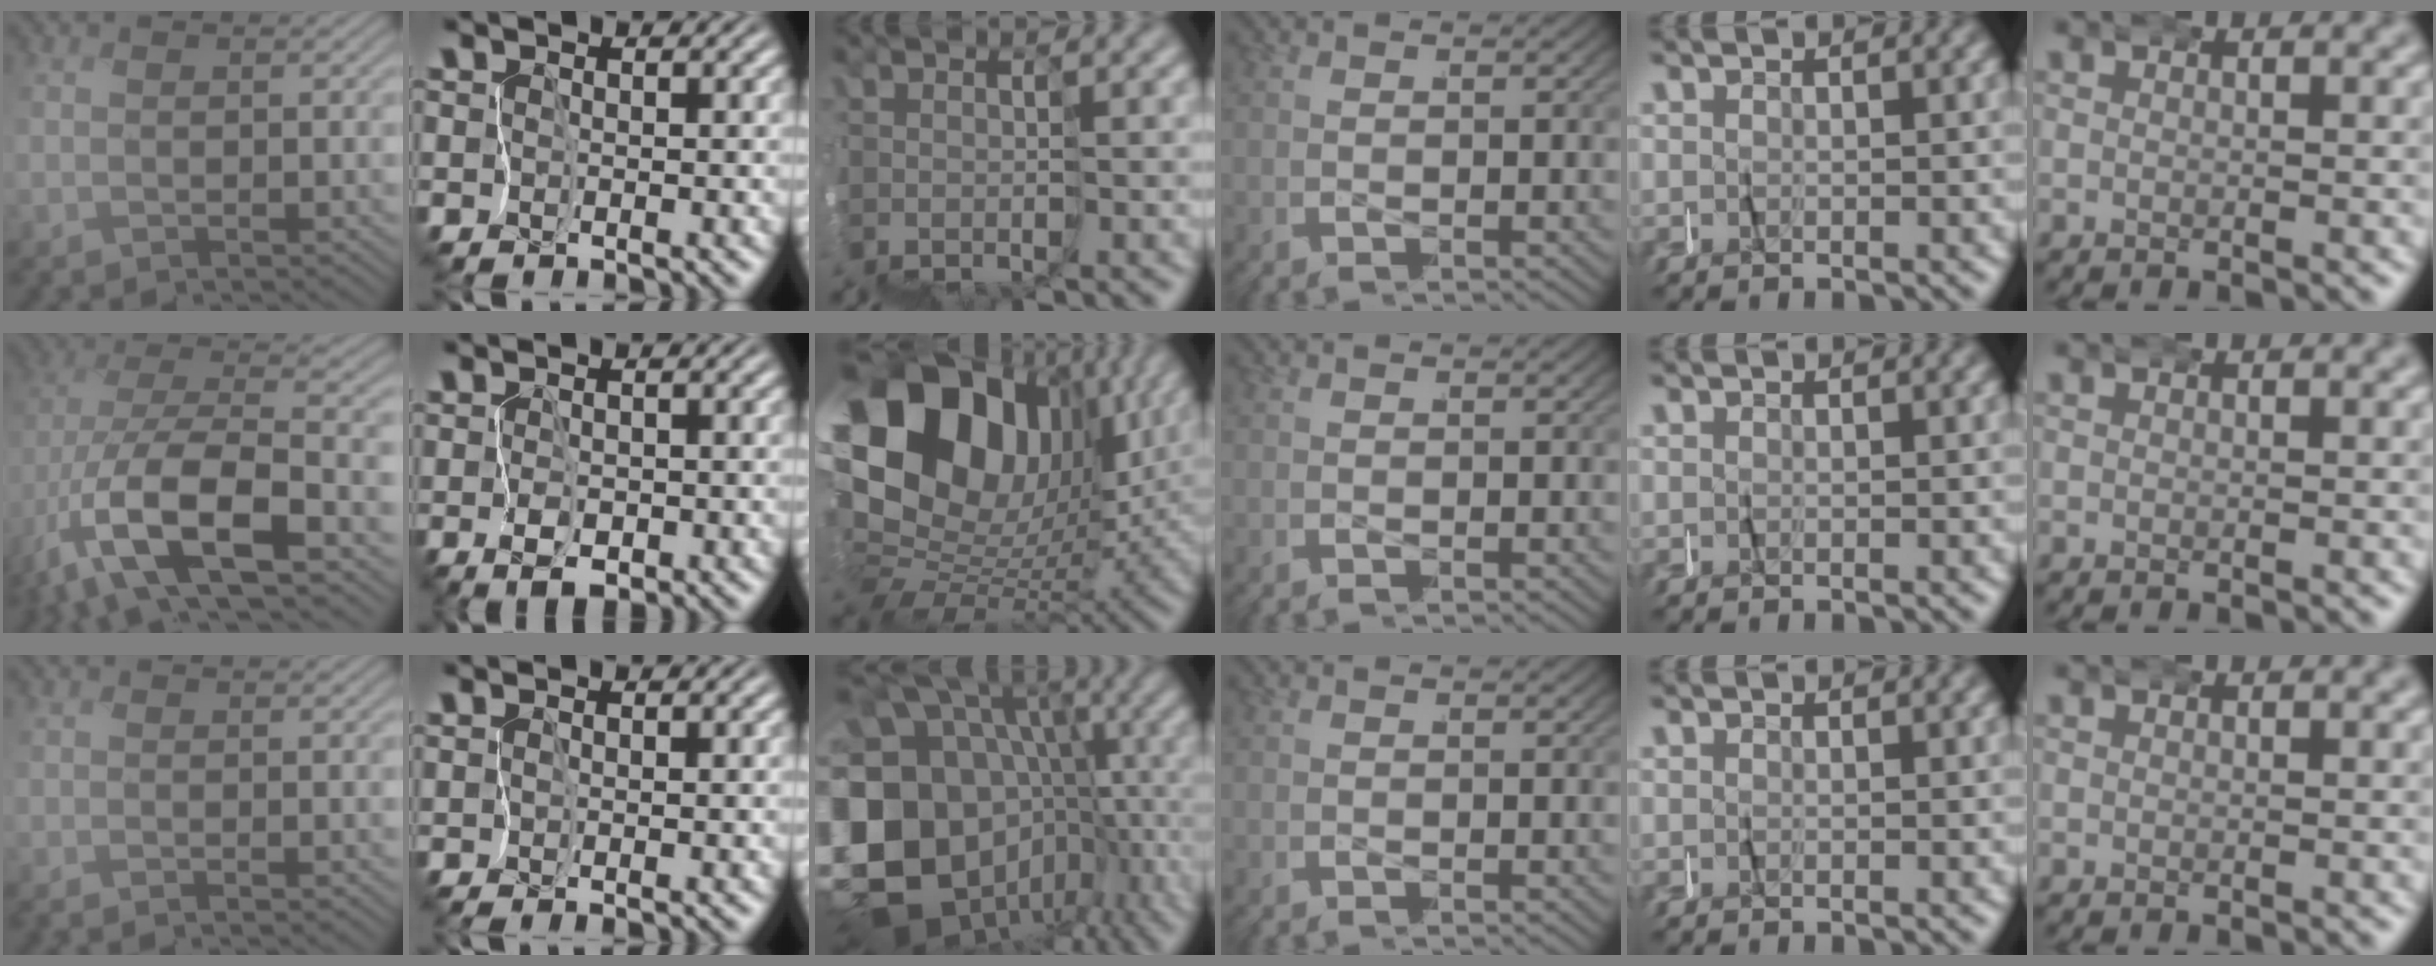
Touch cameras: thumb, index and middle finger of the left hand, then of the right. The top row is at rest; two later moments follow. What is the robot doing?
{"motion": "wrap", "object": "felt sheet"}